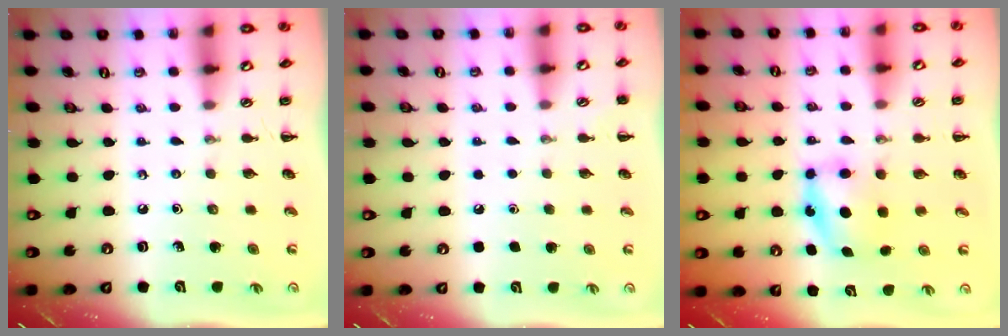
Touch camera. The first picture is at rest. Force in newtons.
{"total": 1.6, "press": 1.6, "slide": 0.1}
{"total": 5.2, "press": 5.2, "slide": 0.8}